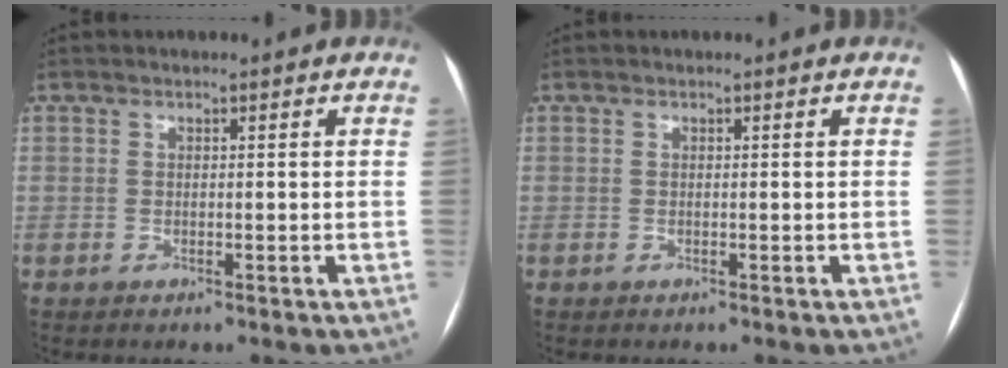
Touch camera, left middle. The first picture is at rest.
{"total": 0.0}